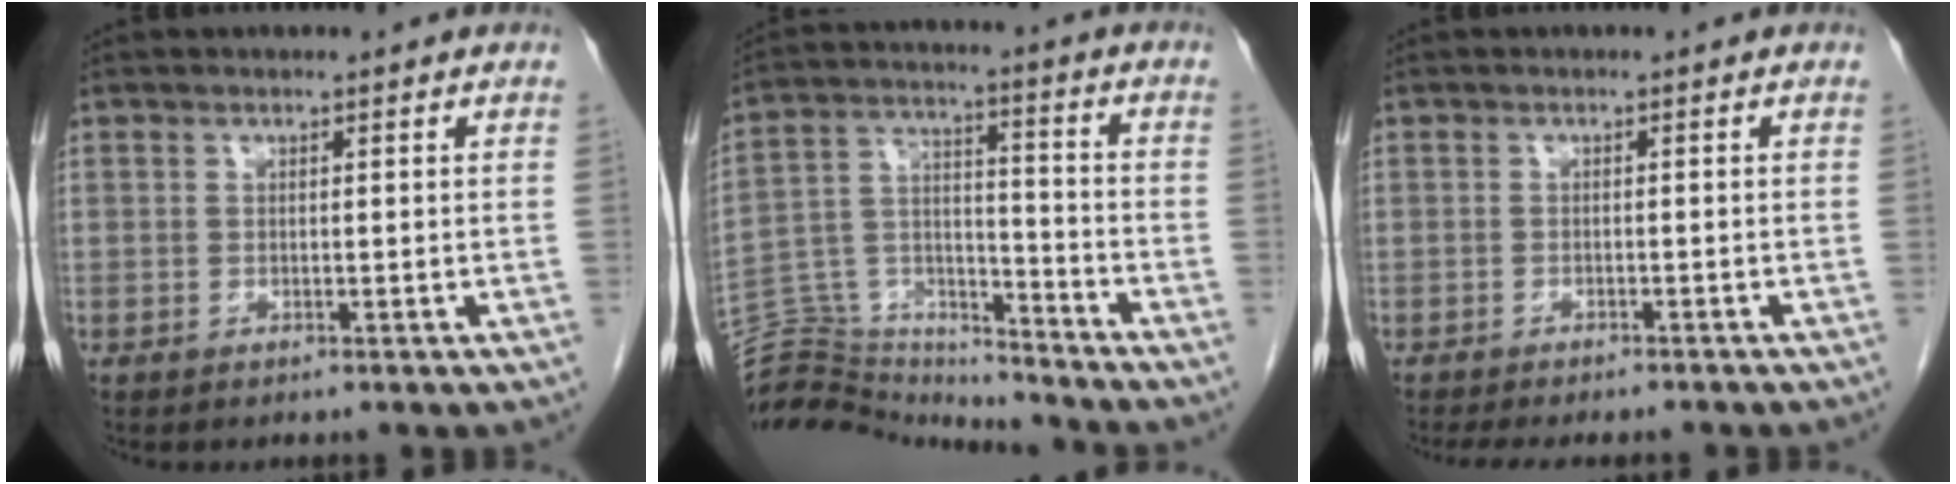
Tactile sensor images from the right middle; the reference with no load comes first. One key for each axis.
{"total": 13.8, "fx": -13.5, "fy": 2.5, "fz": 0.8, "tx": -0.020, "ty": 0.061, "tz": -0.229}
{"total": 8.6, "fx": -7.5, "fy": 1.9, "fz": 3.7, "tx": -0.049, "ty": -0.008, "tz": -0.097}